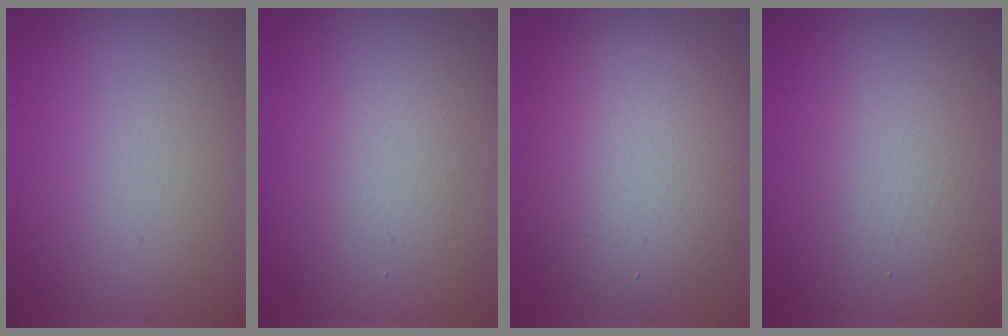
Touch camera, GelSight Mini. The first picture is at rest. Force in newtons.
{"total": 1.3, "press": 1.3, "slide": 0.0}
{"total": 7.7, "press": 7.7, "slide": 0.2}
{"total": 2.2, "press": 2.2, "slide": 0.1}